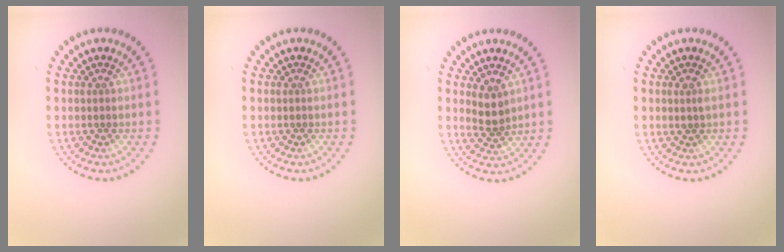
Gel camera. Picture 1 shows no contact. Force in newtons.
{"total": 0.0}
{"total": 1.9, "press": 1.6, "slide": 1.1}
{"total": 0.5, "press": 0.5, "slide": 0.2}